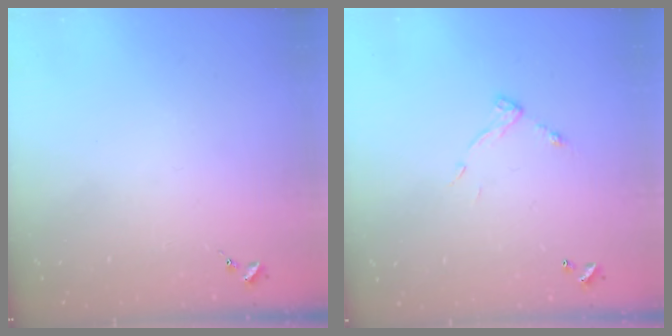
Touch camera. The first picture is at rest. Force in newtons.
{"total": 6.8, "press": 6.8, "slide": 0.2}